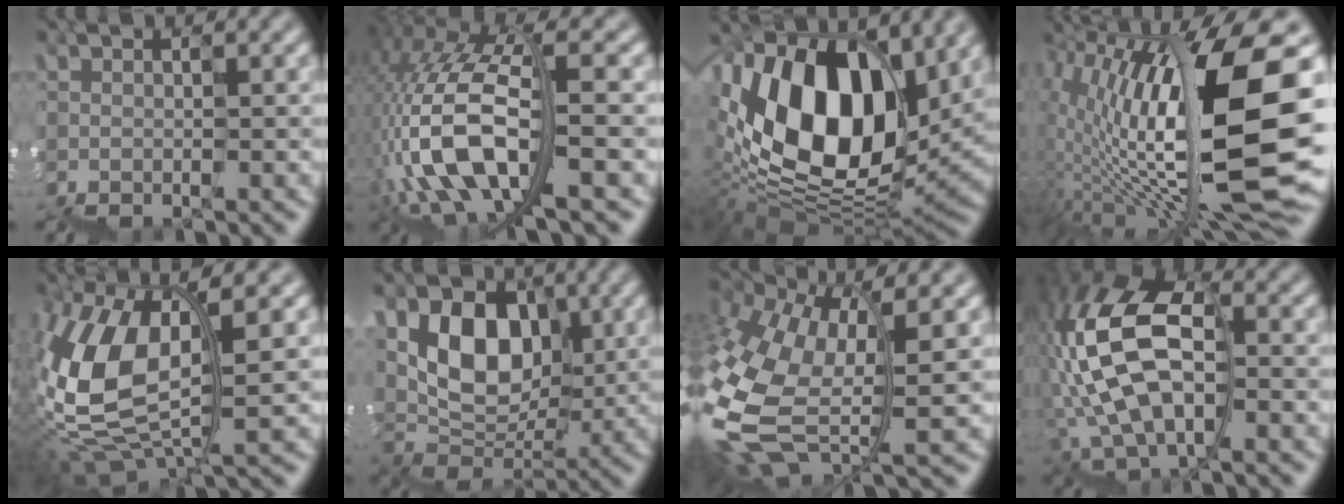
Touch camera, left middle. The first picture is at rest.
{"total": 11.1, "force": [-3.2, 4.8, 9.4], "torque": [-0.243, 0.013, -0.053]}
{"total": 13.3, "force": [3.4, 7.7, 10.3], "torque": [-0.195, 0.025, 0.046]}
{"total": 15.0, "force": [2.6, 6.2, 13.5], "torque": [-0.255, 0.016, 0.057]}
{"total": 9.2, "force": [0.0, 4.9, 7.8], "torque": [-0.218, -0.007, 0.005]}
{"total": 5.1, "force": [2.2, 4.1, 2.2], "torque": [-0.045, 0.002, 0.035]}
{"total": 10.5, "force": [-1.2, 6.0, 8.6], "torque": [-0.249, -0.026, -0.009]}
{"total": 8.0, "force": [-1.0, 4.7, 6.3], "torque": [-0.168, 0.025, -0.027]}